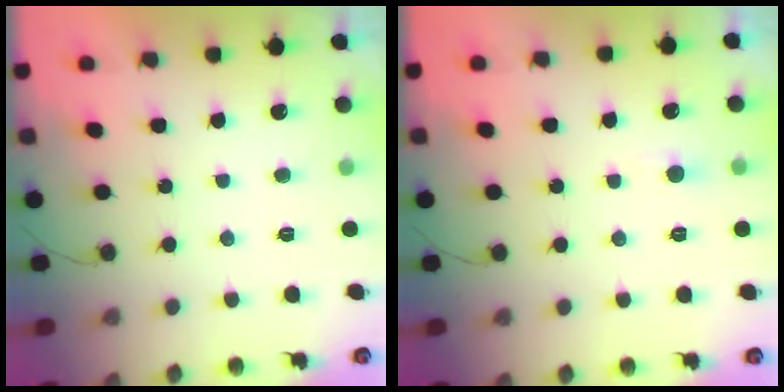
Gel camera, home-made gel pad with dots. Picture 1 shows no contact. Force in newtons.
{"total": 2.6, "press": 2.6, "slide": 0.2}